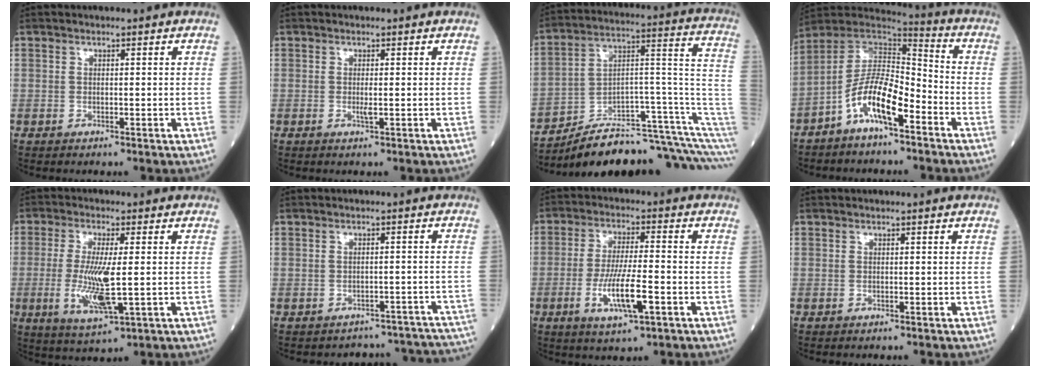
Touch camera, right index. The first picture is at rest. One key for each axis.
{"total": 0.9, "fx": -0.1, "fy": 0.0, "fz": 0.9, "tx": -0.026, "ty": -0.004, "tz": 0.002}
{"total": 18.2, "fx": -14.4, "fy": 1.0, "fz": 11.2, "tx": -0.112, "ty": 0.076, "tz": -0.221}
{"total": 11.4, "fx": -5.9, "fy": 3.1, "fz": 9.3, "tx": -0.177, "ty": 0.016, "tz": -0.111}
{"total": 9.0, "fx": -0.9, "fy": 1.5, "fz": 8.8, "tx": -0.191, "ty": -0.021, "tz": -0.013}
{"total": 11.9, "fx": -11.4, "fy": 3.6, "fz": 0.5, "tx": 0.009, "ty": 0.037, "tz": -0.117}
{"total": 8.9, "fx": -3.0, "fy": 1.3, "fz": 8.3, "tx": -0.161, "ty": -0.009, "tz": -0.053}
{"total": 0.0}